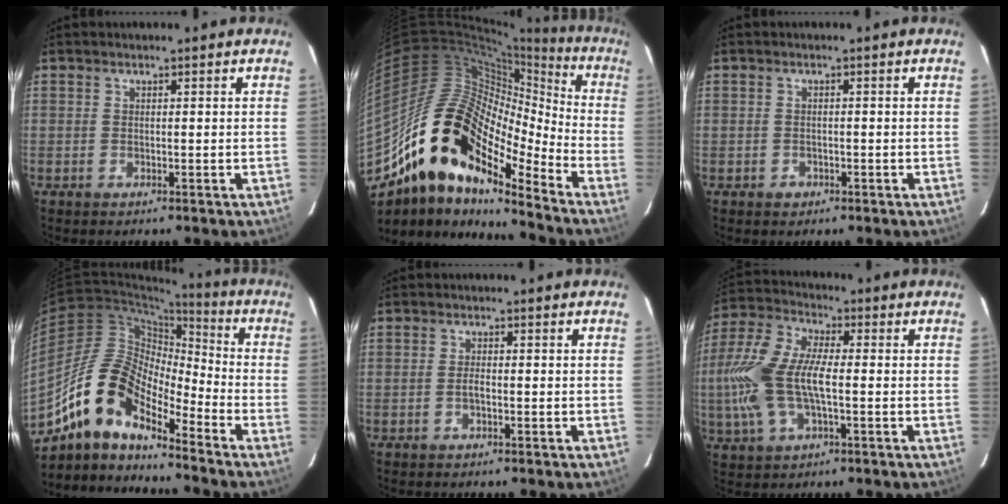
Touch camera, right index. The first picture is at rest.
{"total": 19.9, "force": [-13.3, 8.3, 12.2], "torque": [-0.198, -0.001, -0.259]}
{"total": 1.7, "force": [-0.8, 1.4, 0.3], "torque": [-0.004, 0.003, -0.009]}
{"total": 14.3, "force": [-10.7, 4.7, 8.1], "torque": [-0.137, 0.006, -0.216]}
{"total": 1.4, "force": [-0.5, 0.5, 1.2], "torque": [-0.026, 0.002, -0.010]}
{"total": 14.7, "force": [-1.6, 6.8, 13.0], "torque": [-0.289, 0.010, -0.035]}